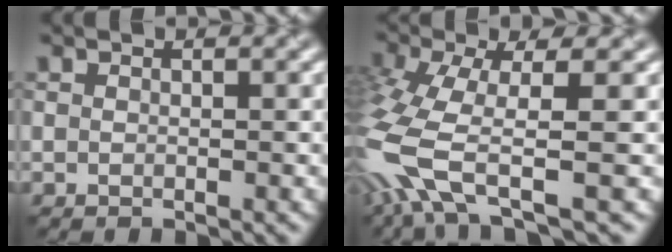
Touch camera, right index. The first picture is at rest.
{"total": 8.7, "force": [-3.6, 2.8, 7.4], "torque": [-0.185, -0.007, -0.079]}